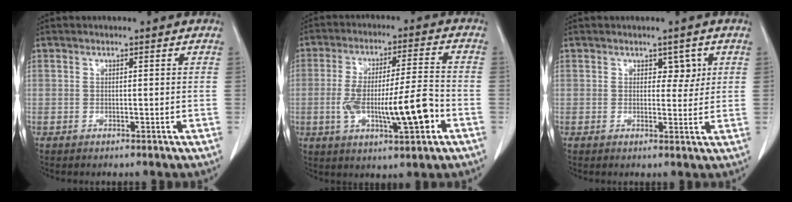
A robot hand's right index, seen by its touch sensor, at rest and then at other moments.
{"total": 12.4, "force": [-3.3, 1.8, 11.8], "torque": [-0.209, 0.008, -0.047]}
{"total": 2.6, "force": [1.1, 1.6, 1.6], "torque": [-0.012, 0.000, 0.014]}